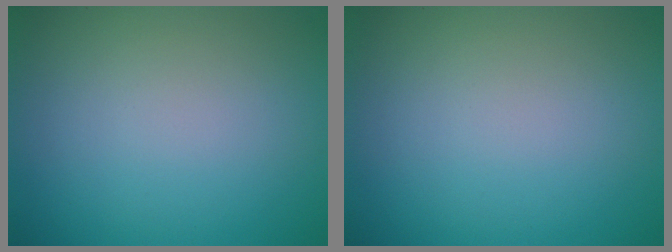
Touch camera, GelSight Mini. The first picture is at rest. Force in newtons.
{"total": 0.0}